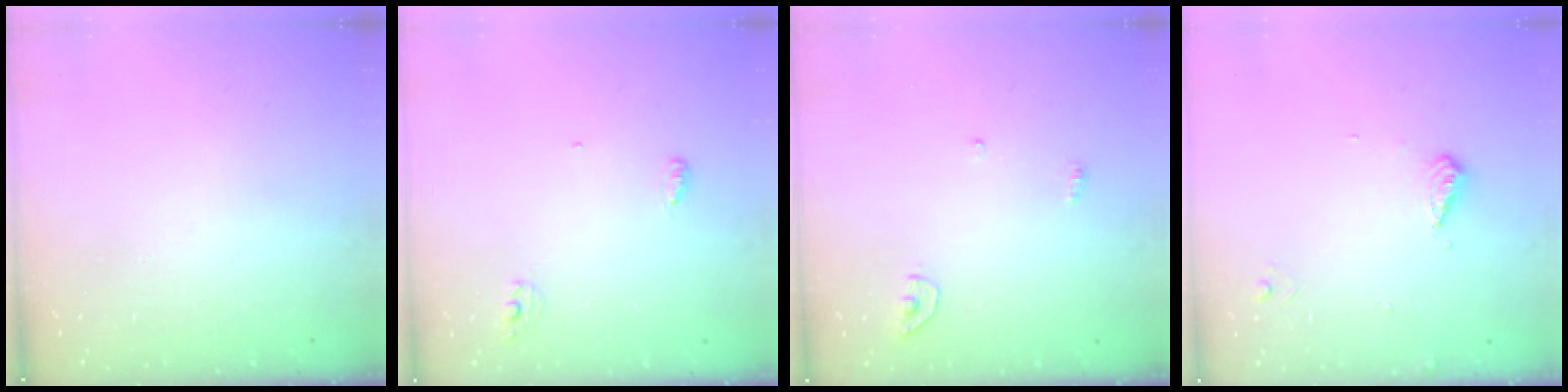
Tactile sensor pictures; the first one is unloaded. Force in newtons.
{"total": 5.2, "press": 4.4, "slide": 2.7}
{"total": 3.6, "press": 3.5, "slide": 0.4}
{"total": 5.0, "press": 4.9, "slide": 0.6}